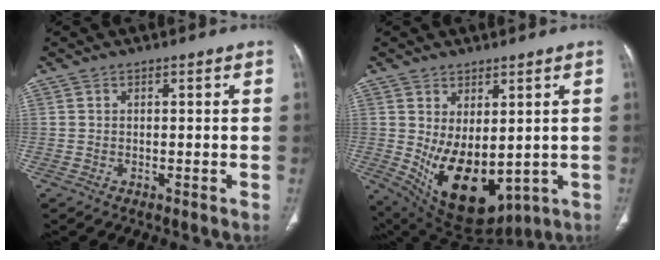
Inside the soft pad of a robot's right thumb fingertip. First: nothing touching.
{"total": 14.3, "force": [-0.7, 8.2, 11.7], "torque": [-0.173, -0.021, 0.028]}